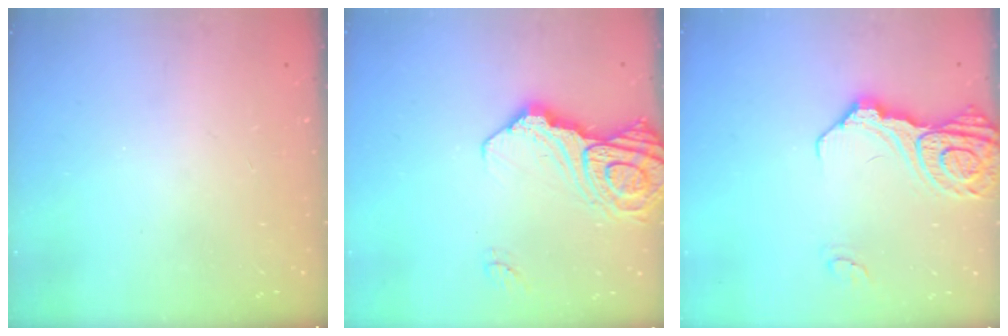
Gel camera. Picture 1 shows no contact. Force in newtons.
{"total": 16.7, "press": 16.6, "slide": 2.1}
{"total": 16.1, "press": 16.0, "slide": 1.9}